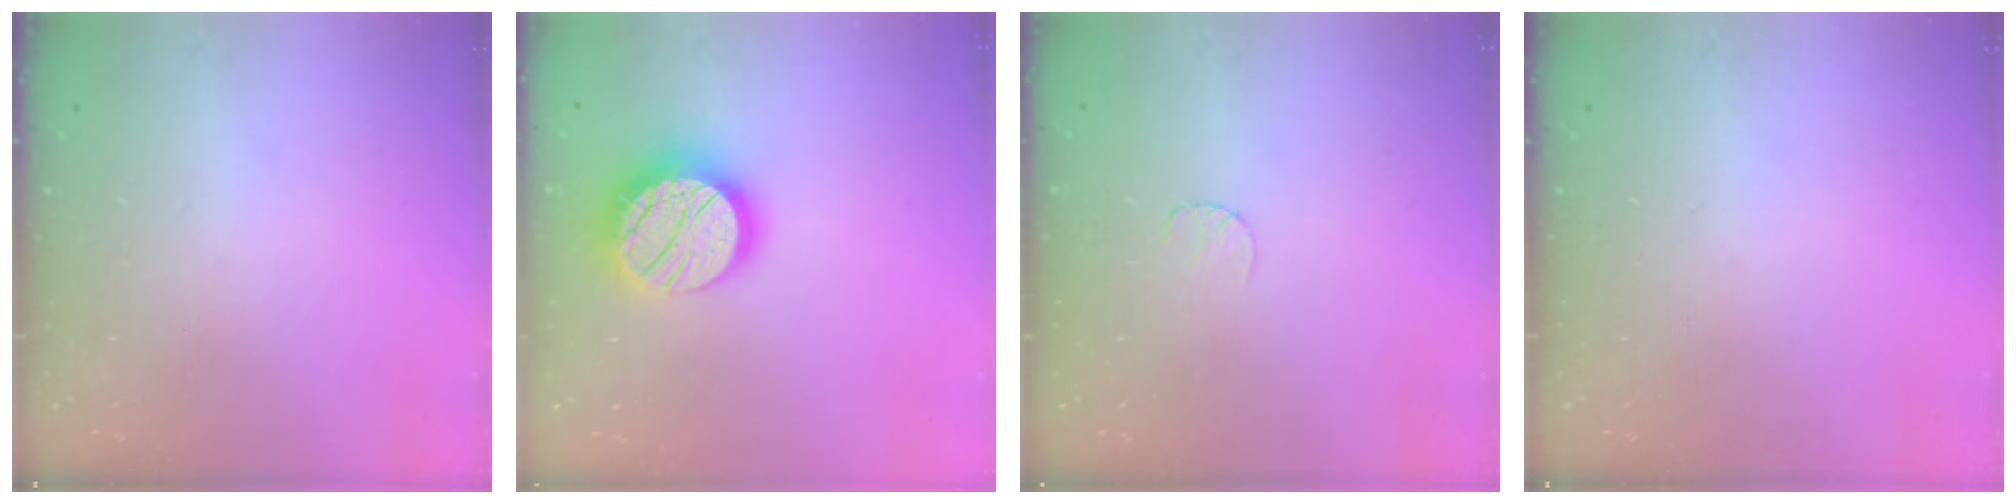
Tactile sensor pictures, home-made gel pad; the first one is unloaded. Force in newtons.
{"total": 18.5, "press": 18.5, "slide": 1.0}
{"total": 3.8, "press": 3.8, "slide": 0.4}
{"total": 0.0}